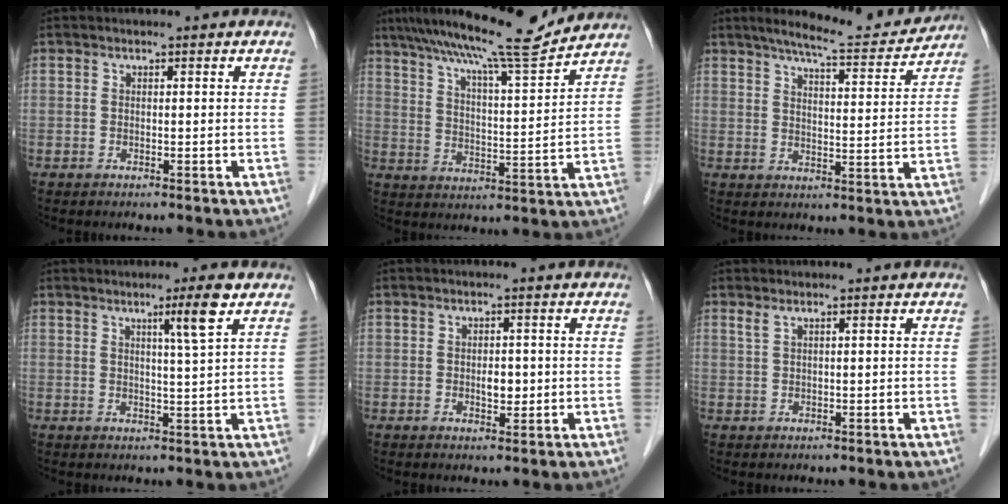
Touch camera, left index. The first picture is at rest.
{"total": 14.0, "force": [12.4, -0.1, 6.6], "torque": [-0.114, 0.004, 0.193]}
{"total": 11.4, "force": [10.5, 1.0, 4.2], "torque": [-0.064, -0.005, 0.143]}
{"total": 4.5, "force": [2.5, -1.1, 3.6], "torque": [-0.062, -0.005, 0.044]}
{"total": 2.2, "force": [-0.4, 1.2, 1.8], "torque": [-0.029, -0.003, -0.003]}
{"total": 1.1, "force": [0.8, 0.0, 0.7], "torque": [-0.021, 0.008, 0.019]}